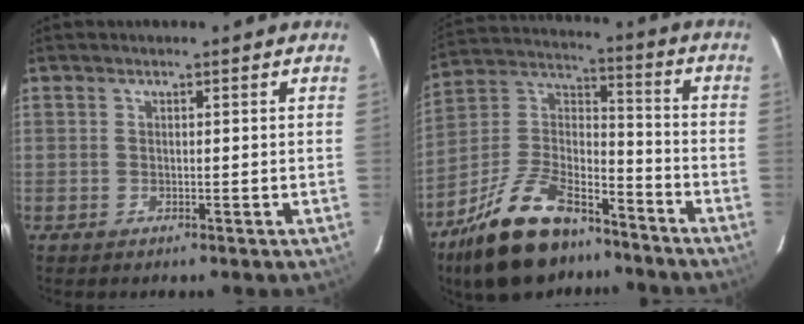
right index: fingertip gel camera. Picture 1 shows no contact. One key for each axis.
{"total": 21.1, "fx": -14.6, "fy": 9.7, "fz": 11.8, "tx": -0.242, "ty": 0.020, "tz": -0.245}